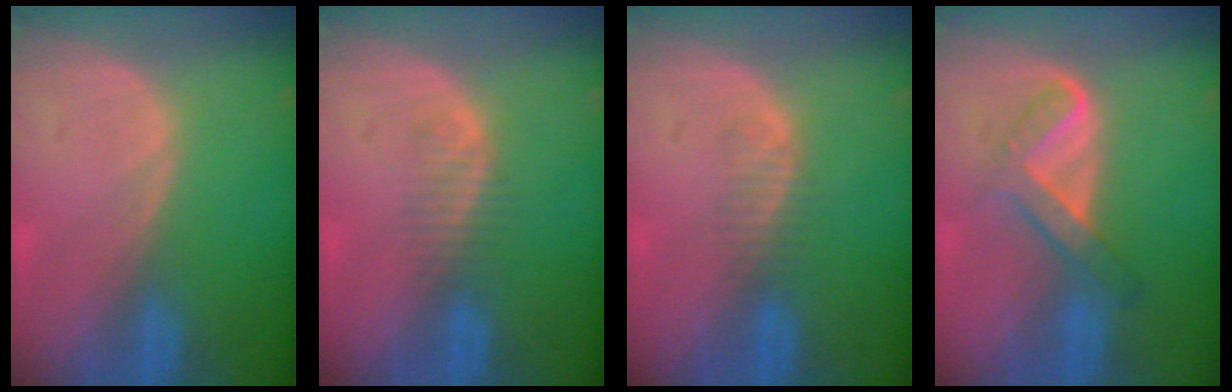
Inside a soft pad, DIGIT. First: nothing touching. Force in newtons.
{"total": 2.2, "press": 2.0, "slide": 0.9}
{"total": 1.9, "press": 1.6, "slide": 1.0}
{"total": 5.3, "press": 5.0, "slide": 1.6}